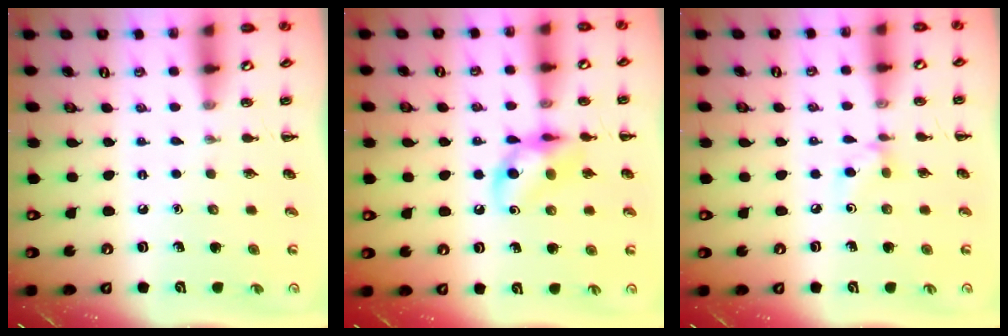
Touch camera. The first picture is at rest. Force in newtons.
{"total": 11.8, "press": 11.7, "slide": 1.5}
{"total": 5.5, "press": 5.3, "slide": 1.5}